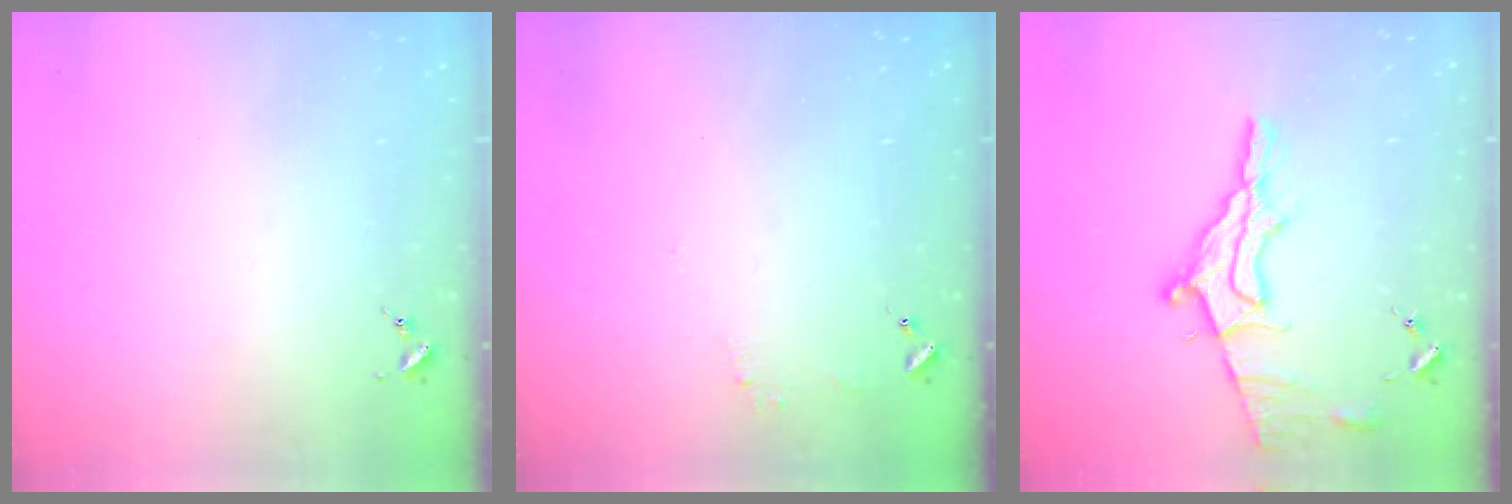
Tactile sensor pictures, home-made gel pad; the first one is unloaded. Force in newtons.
{"total": 4.8, "press": 4.8, "slide": 0.4}
{"total": 13.5, "press": 13.4, "slide": 1.3}